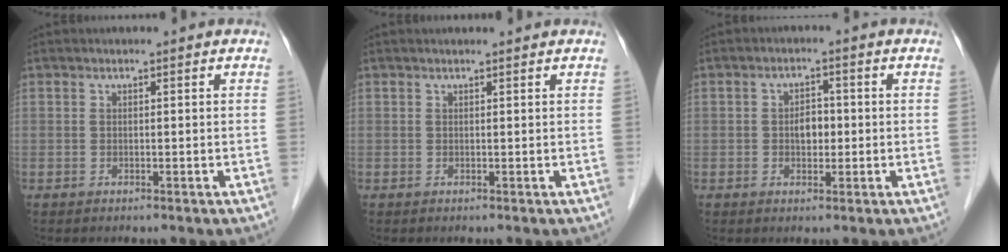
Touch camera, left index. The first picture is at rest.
{"total": 1.7, "force": [1.6, 0.0, 0.4], "torque": [-0.008, 0.013, 0.022]}
{"total": 2.9, "force": [-0.4, 1.9, 2.2], "torque": [-0.037, 0.007, -0.006]}